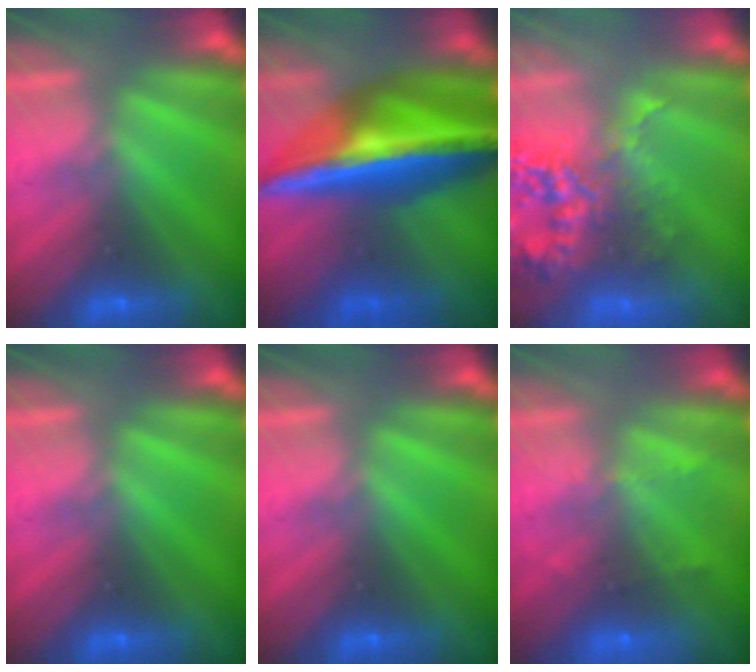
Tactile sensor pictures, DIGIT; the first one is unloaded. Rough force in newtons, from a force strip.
{"total": 5.9}
{"total": 9.3}
{"total": 0.0}
{"total": 0.0}
{"total": 2.3}